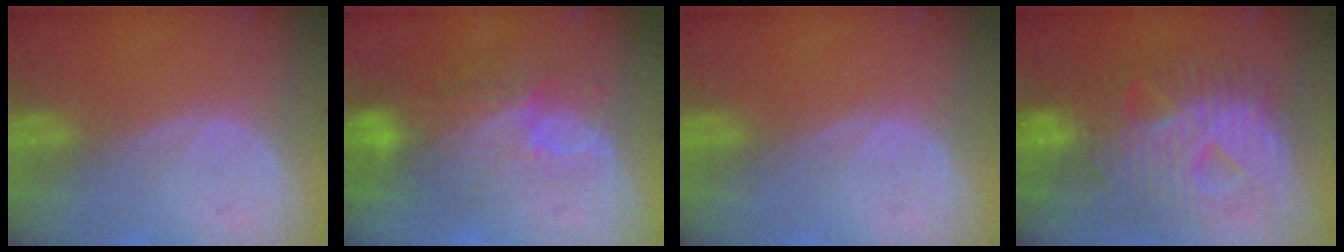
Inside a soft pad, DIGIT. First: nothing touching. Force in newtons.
{"total": 9.5, "press": 8.3, "slide": 4.6}
{"total": 0.0}
{"total": 12.1, "press": 12.0, "slide": 1.4}